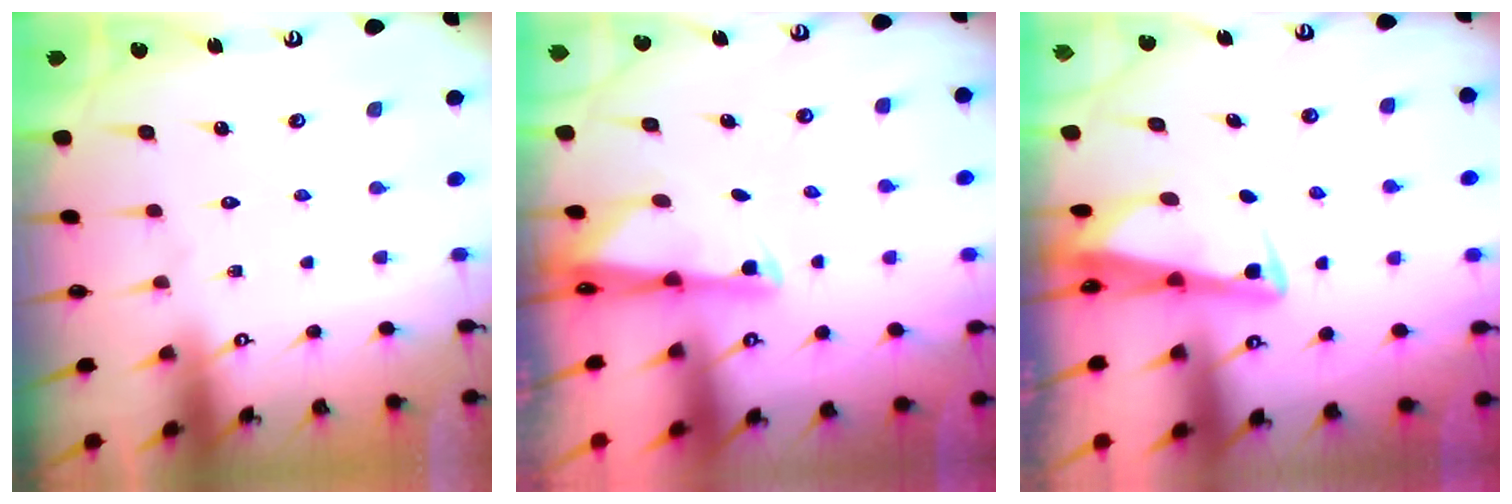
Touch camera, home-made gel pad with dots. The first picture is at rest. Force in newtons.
{"total": 1.8, "press": 1.8, "slide": 0.4}
{"total": 3.0, "press": 3.0, "slide": 0.3}